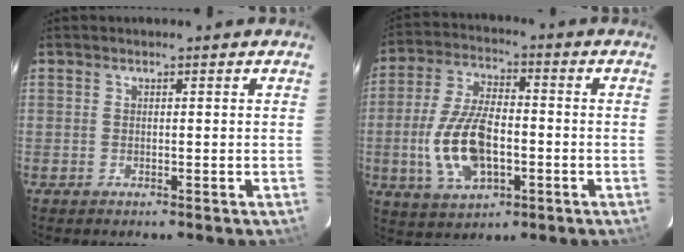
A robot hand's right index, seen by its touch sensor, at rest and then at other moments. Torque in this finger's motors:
{"motor_torque": [1.00, -0.71, 0.28, 0.13]}